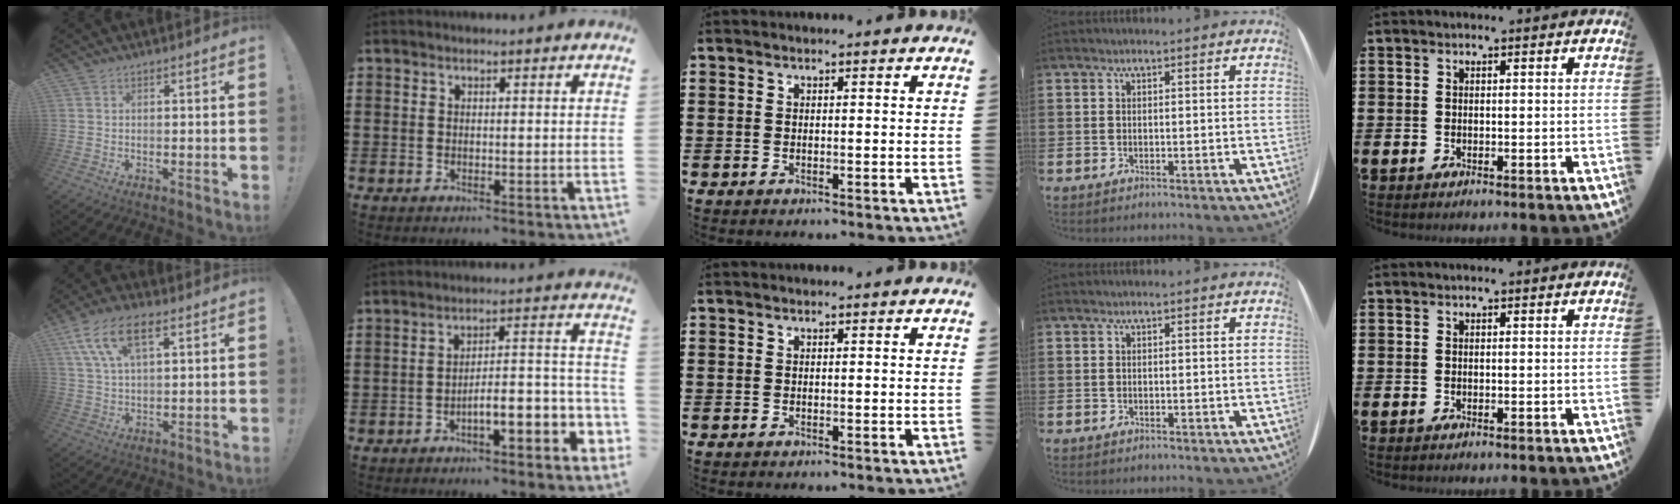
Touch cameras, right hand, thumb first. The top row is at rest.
{"thumb": {"total": 12.1, "force": [5.8, 5.6, 8.9], "torque": [-0.169, -0.003, 0.109]}, "index": {"total": 5.4, "force": [-3.2, 1.2, 4.2], "torque": [-0.068, -0.017, -0.065]}}